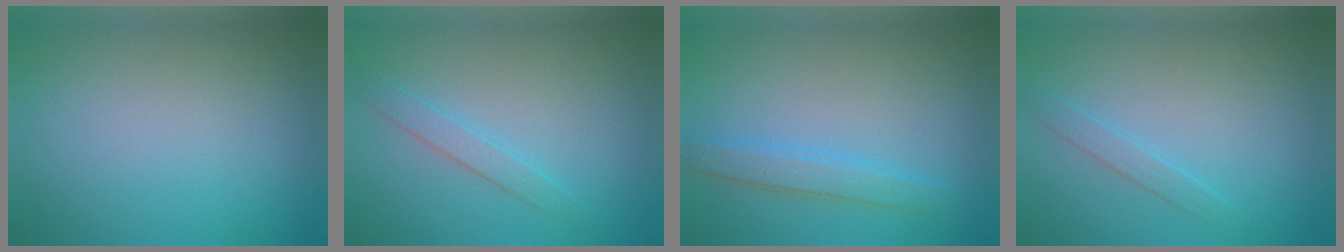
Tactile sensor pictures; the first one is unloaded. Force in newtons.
{"total": 1.7, "press": 1.7, "slide": 0.1}
{"total": 2.6, "press": 2.6, "slide": 0.1}
{"total": 1.3, "press": 1.3, "slide": 0.0}